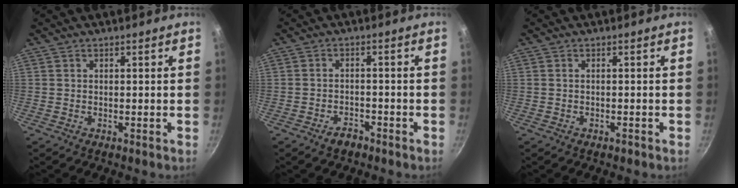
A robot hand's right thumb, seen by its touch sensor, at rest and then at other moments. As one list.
[{"total": 3.0, "force": [-2.2, 1.6, 1.2], "torque": [-0.012, 0.022, -0.031]}, {"total": 0.6, "force": [-0.4, 0.3, 0.3], "torque": [-0.006, 0.004, -0.005]}]